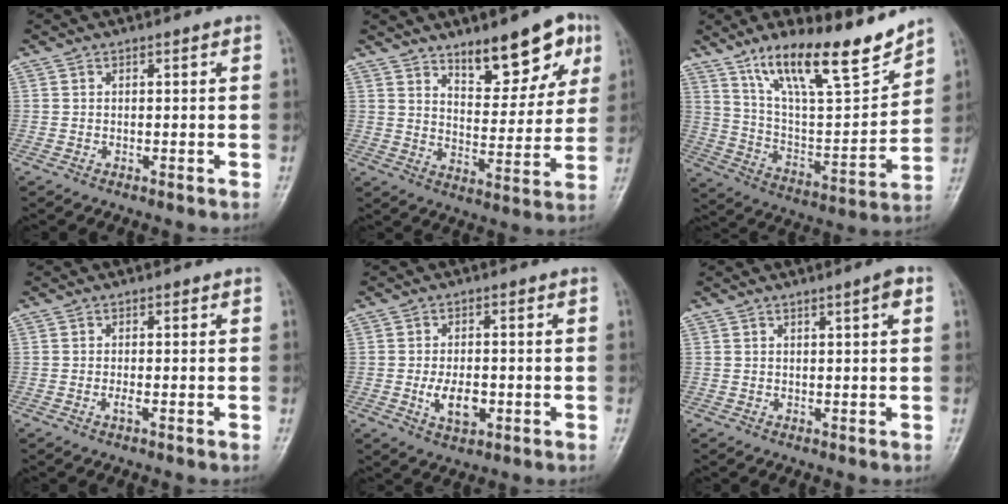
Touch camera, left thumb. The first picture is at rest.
{"total": 13.8, "force": [8.2, 5.8, 9.5], "torque": [-0.084, -0.045, 0.124]}
{"total": 20.2, "force": [14.6, 5.2, 13.0], "torque": [-0.176, -0.080, 0.257]}
{"total": 1.2, "force": [-0.2, 0.4, 1.1], "torque": [-0.016, -0.001, -0.007]}
{"total": 6.1, "force": [-1.4, 3.6, 4.7], "torque": [-0.074, 0.001, -0.021]}
{"total": 2.6, "force": [1.2, 0.3, 2.3], "torque": [-0.030, -0.002, 0.017]}